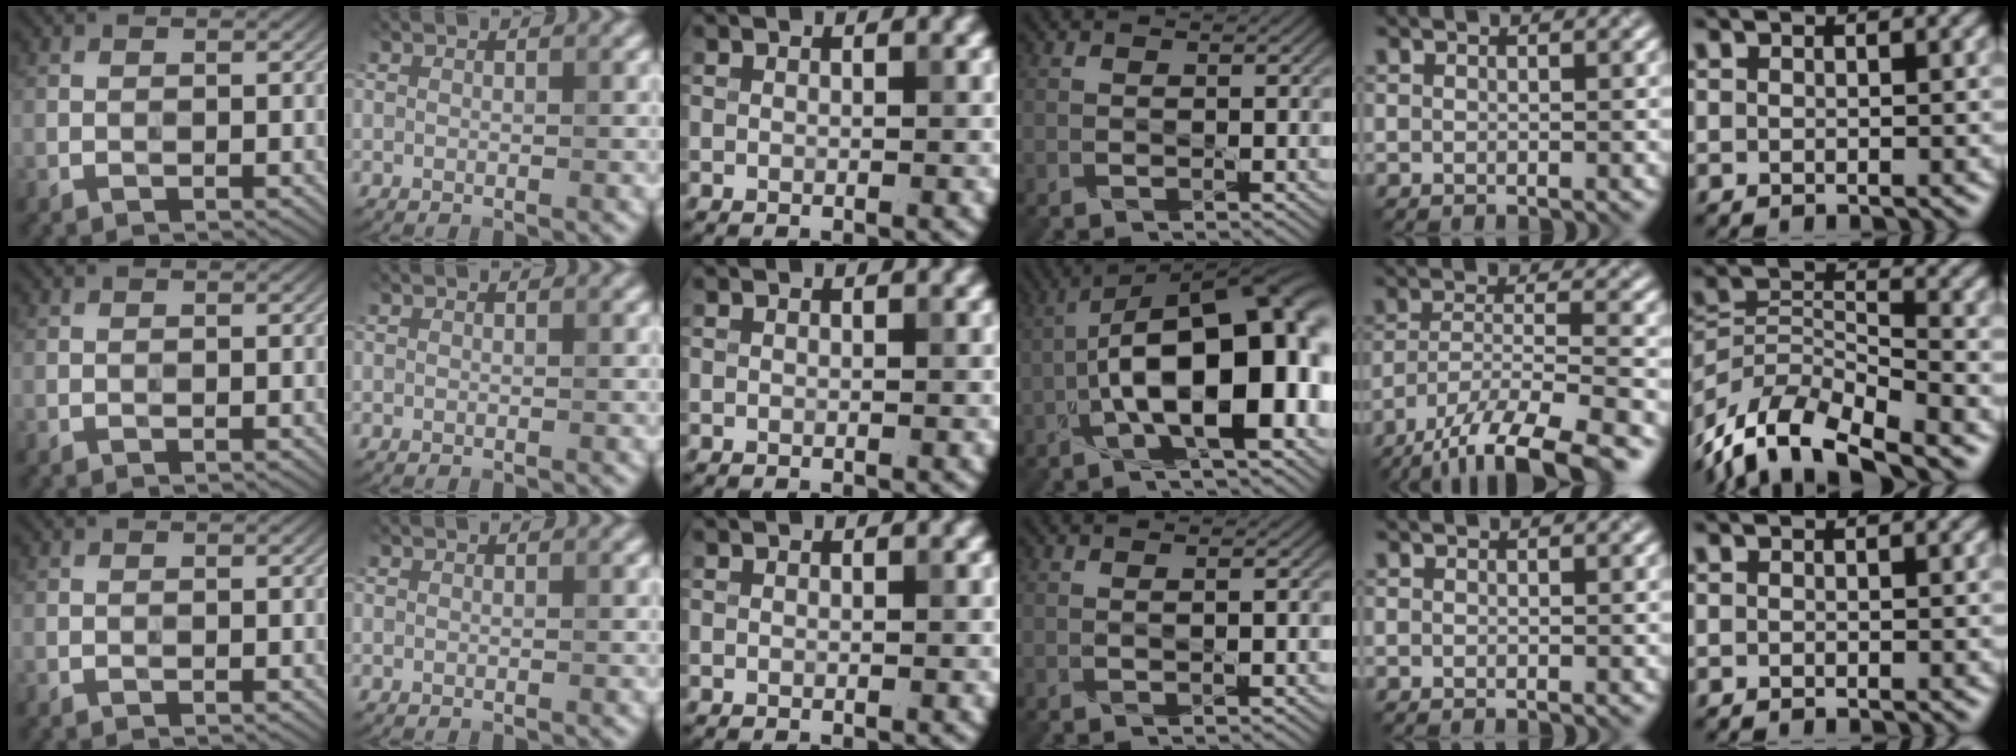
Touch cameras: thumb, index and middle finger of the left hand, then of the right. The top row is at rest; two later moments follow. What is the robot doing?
{"motion": "dispense", "object": "glue bottle"}